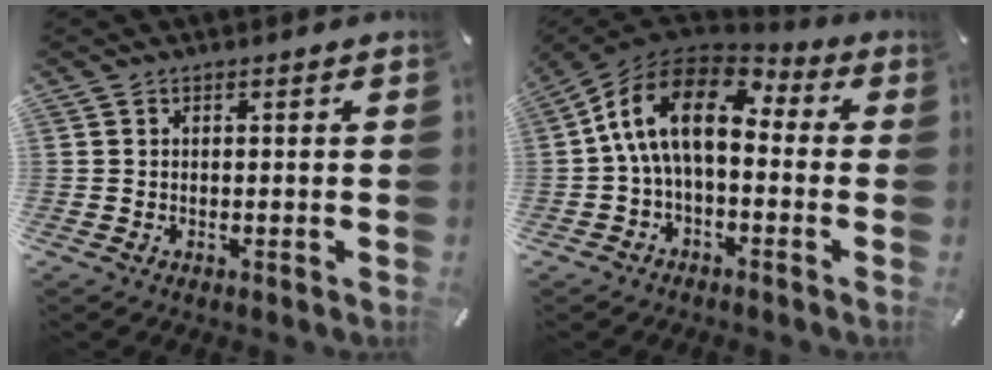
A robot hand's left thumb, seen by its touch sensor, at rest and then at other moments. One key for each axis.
{"total": 14.8, "fx": 1.9, "fy": 8.6, "fz": 11.9, "tx": -0.239, "ty": 0.010, "tz": 0.026}